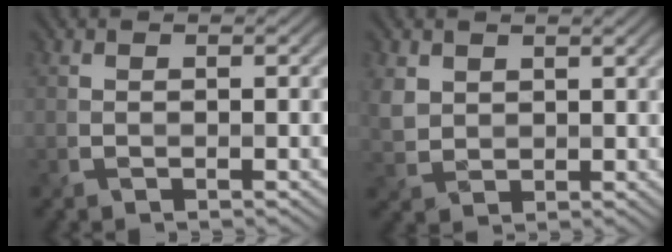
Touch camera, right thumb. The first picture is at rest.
{"total": 3.6, "force": [1.9, 2.8, 1.2], "torque": [-0.044, 0.000, 0.040]}